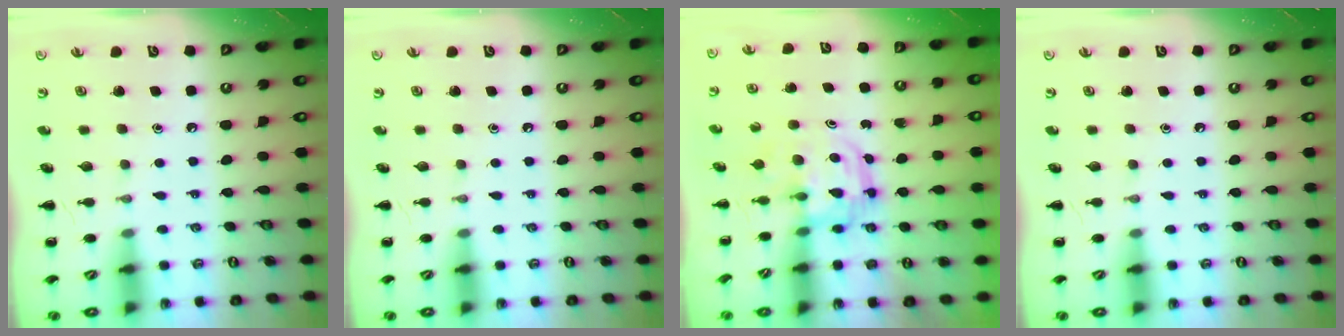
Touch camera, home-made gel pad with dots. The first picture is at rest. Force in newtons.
{"total": 0.0}
{"total": 3.3, "press": 3.3, "slide": 0.4}
{"total": 0.0}